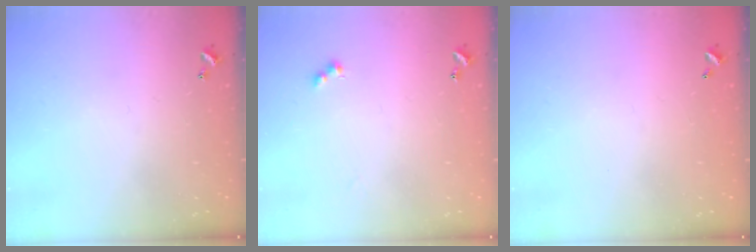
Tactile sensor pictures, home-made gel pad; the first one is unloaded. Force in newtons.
{"total": 2.4, "press": 2.3, "slide": 0.5}
{"total": 2.7, "press": 2.7, "slide": 0.1}